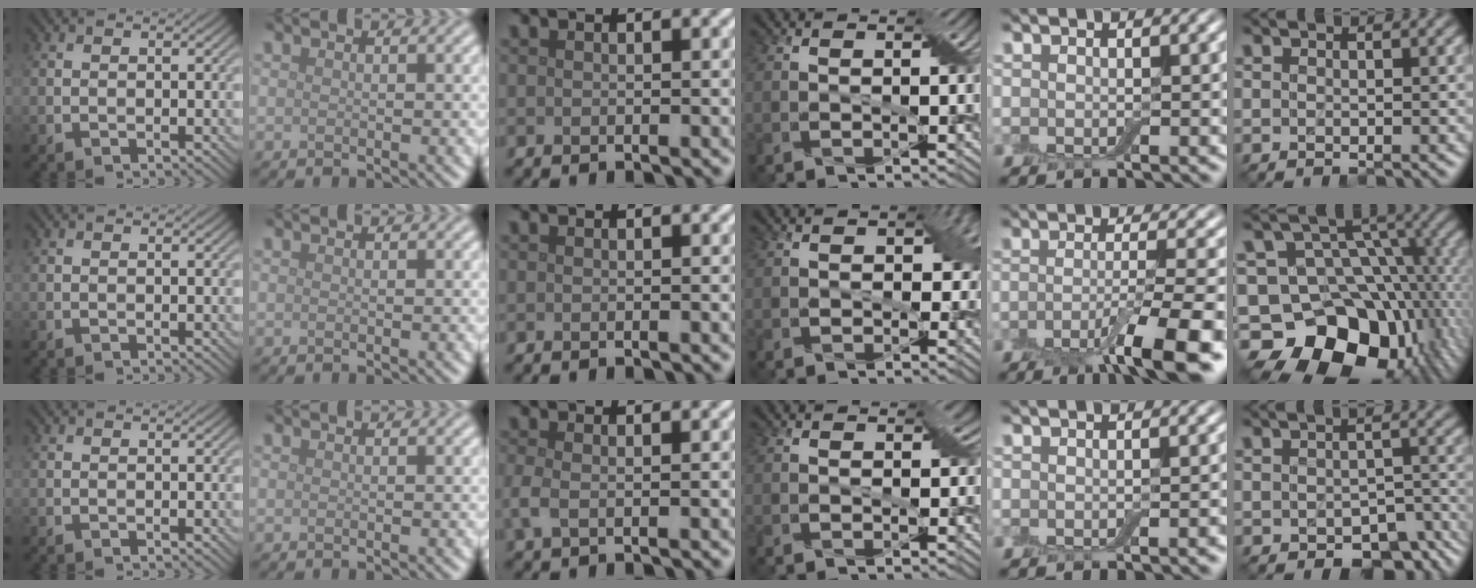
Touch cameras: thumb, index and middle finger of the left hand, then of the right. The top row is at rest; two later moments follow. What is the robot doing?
{"motion": "wrap", "object": "cling film"}